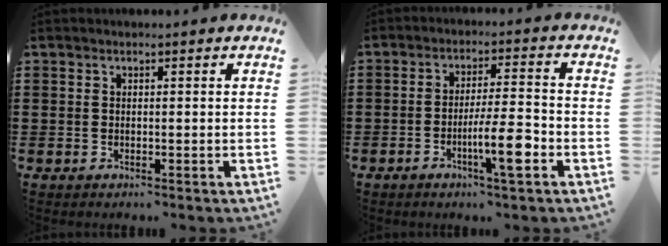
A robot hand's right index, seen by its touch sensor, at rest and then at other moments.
{"total": 8.1, "force": [-3.2, 1.3, 7.3], "torque": [-0.131, -0.003, -0.057]}